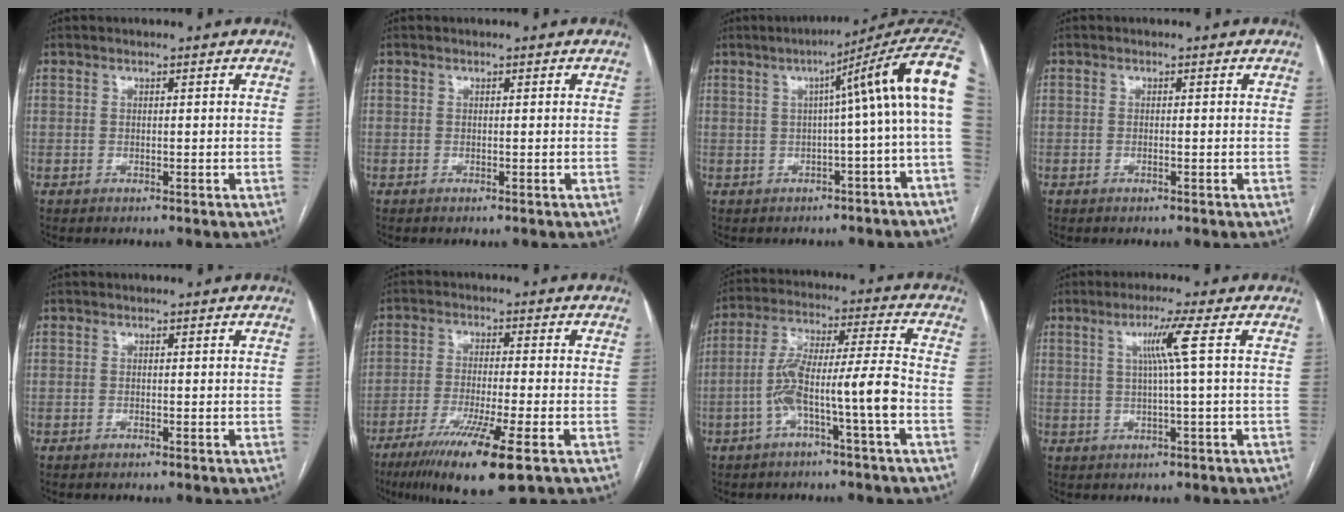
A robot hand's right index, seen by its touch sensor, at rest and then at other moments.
{"total": 0.0}
{"total": 11.8, "force": [1.6, -1.0, 11.6], "torque": [-0.140, 0.040, 0.014]}
{"total": 0.0}
{"total": 0.0}
{"total": 12.6, "force": [-7.2, 0.1, 10.4], "torque": [-0.188, -0.037, -0.121]}
{"total": 10.5, "force": [-3.7, -0.3, 9.8], "torque": [-0.185, 0.032, -0.064]}
{"total": 4.9, "force": [1.2, -1.5, 4.5], "torque": [-0.088, 0.003, 0.024]}